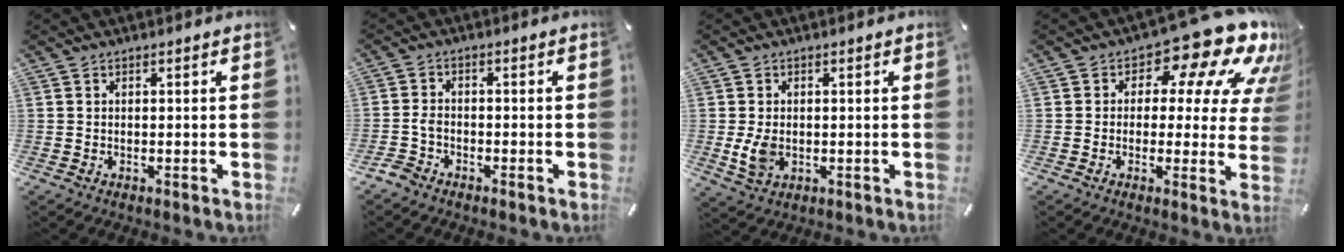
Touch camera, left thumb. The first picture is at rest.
{"total": 3.2, "force": [-2.2, 2.0, 1.2], "torque": [-0.036, 0.009, -0.046]}
{"total": 5.0, "force": [-0.5, 3.7, 3.3], "torque": [-0.078, -0.007, -0.012]}
{"total": 16.3, "force": [9.8, 7.4, 10.7], "torque": [-0.148, -0.071, 0.160]}